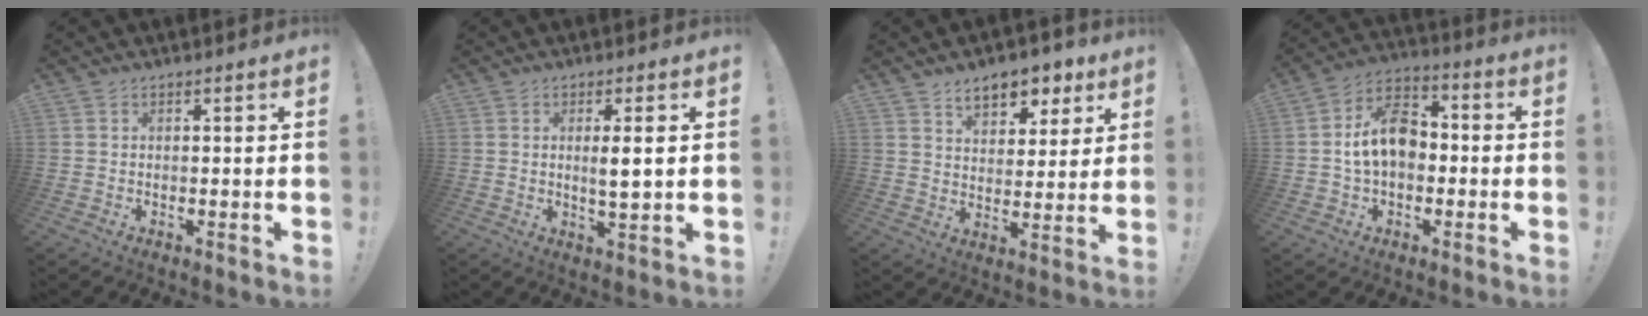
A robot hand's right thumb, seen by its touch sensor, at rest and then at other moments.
{"total": 4.3, "force": [0.8, 0.4, 4.2], "torque": [-0.063, -0.011, 0.008]}
{"total": 9.8, "force": [6.4, 5.7, 4.8], "torque": [-0.067, -0.034, 0.115]}
{"total": 13.1, "force": [-0.3, 8.9, 9.5], "torque": [-0.168, 0.022, -0.003]}